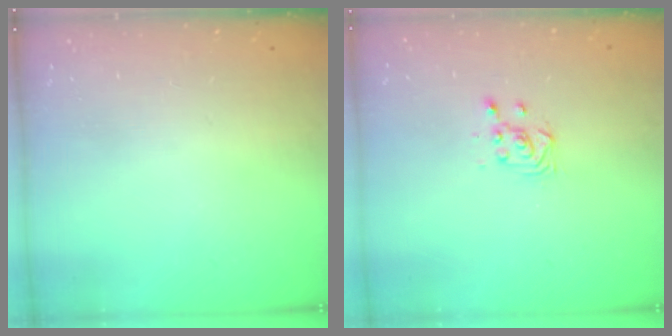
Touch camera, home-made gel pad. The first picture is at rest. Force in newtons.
{"total": 4.1, "press": 4.0, "slide": 1.0}